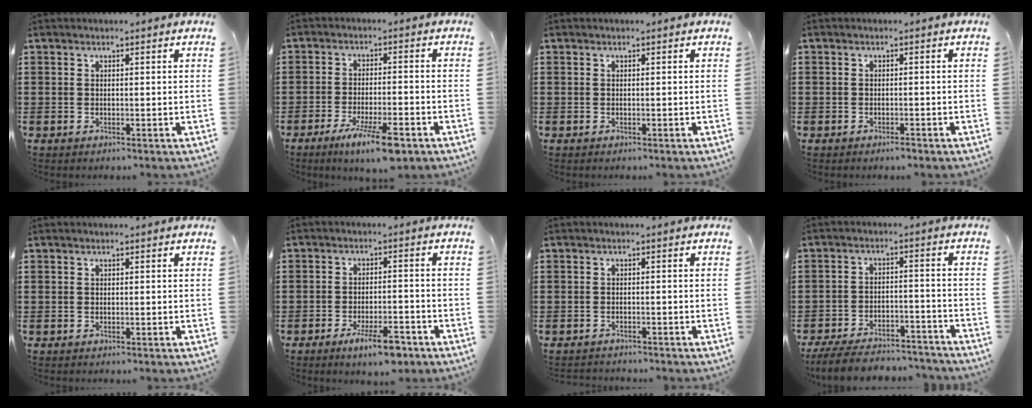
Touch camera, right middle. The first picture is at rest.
{"total": 7.4, "force": [-4.5, 1.5, 5.7], "torque": [-0.106, -0.005, -0.078]}
{"total": 0.0}
{"total": 0.7, "force": [-0.6, 0.4, -0.1], "torque": [0.001, 0.003, -0.015]}
{"total": 0.0}
{"total": 5.6, "force": [-4.1, 1.5, 3.6], "torque": [-0.065, 0.000, -0.074]}
{"total": 1.4, "force": [-1.4, 0.2, -0.2], "torque": [0.000, 0.004, -0.031]}
{"total": 7.1, "force": [-6.8, 1.1, 2.0], "torque": [-0.042, 0.005, -0.131]}